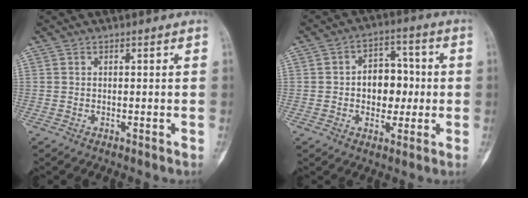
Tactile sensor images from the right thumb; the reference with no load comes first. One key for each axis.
{"total": 9.3, "fx": -0.3, "fy": 6.7, "fz": 6.4, "tx": -0.045, "ty": 0.023, "tz": -0.007}